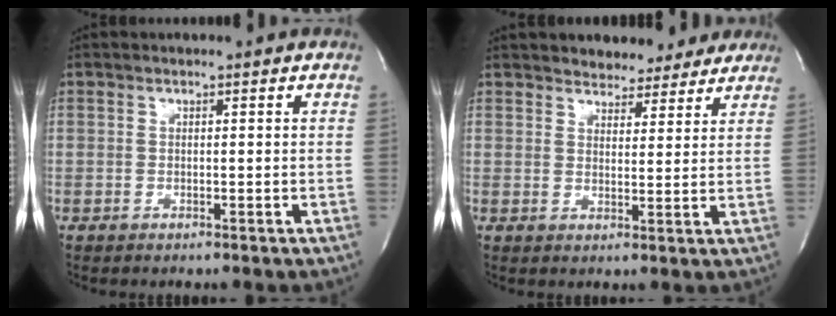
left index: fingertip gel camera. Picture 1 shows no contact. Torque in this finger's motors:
{"motor_torque": [0.11, -0.07, 0.03, 0.01]}